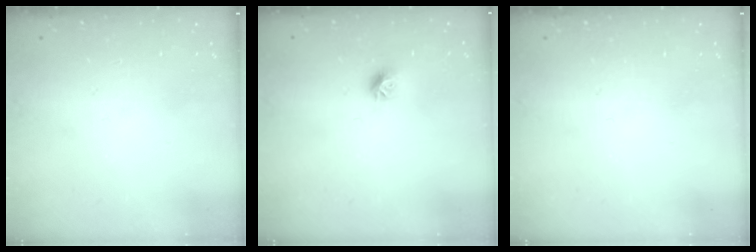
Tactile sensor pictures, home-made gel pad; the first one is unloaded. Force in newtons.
{"total": 8.0, "press": 7.9, "slide": 0.6}
{"total": 0.0}